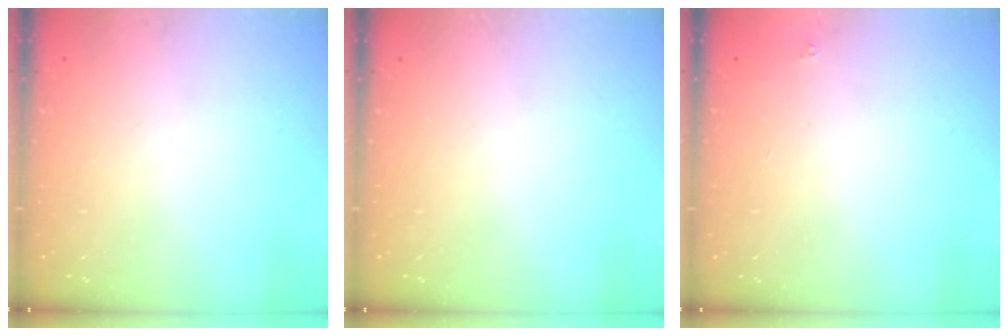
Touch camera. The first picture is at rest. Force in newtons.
{"total": 0.0}
{"total": 1.8, "press": 1.7, "slide": 0.1}